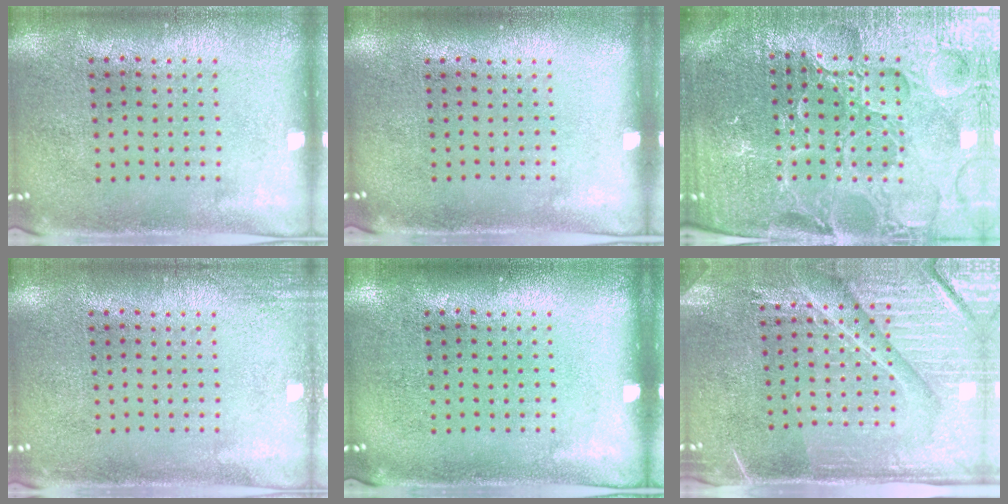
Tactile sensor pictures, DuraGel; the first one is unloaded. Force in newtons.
{"total": 0.0}
{"total": 5.8, "press": 5.3, "slide": 2.2}
{"total": 1.4, "press": 1.4, "slide": 0.2}
{"total": 0.0}
{"total": 4.6, "press": 4.3, "slide": 1.8}